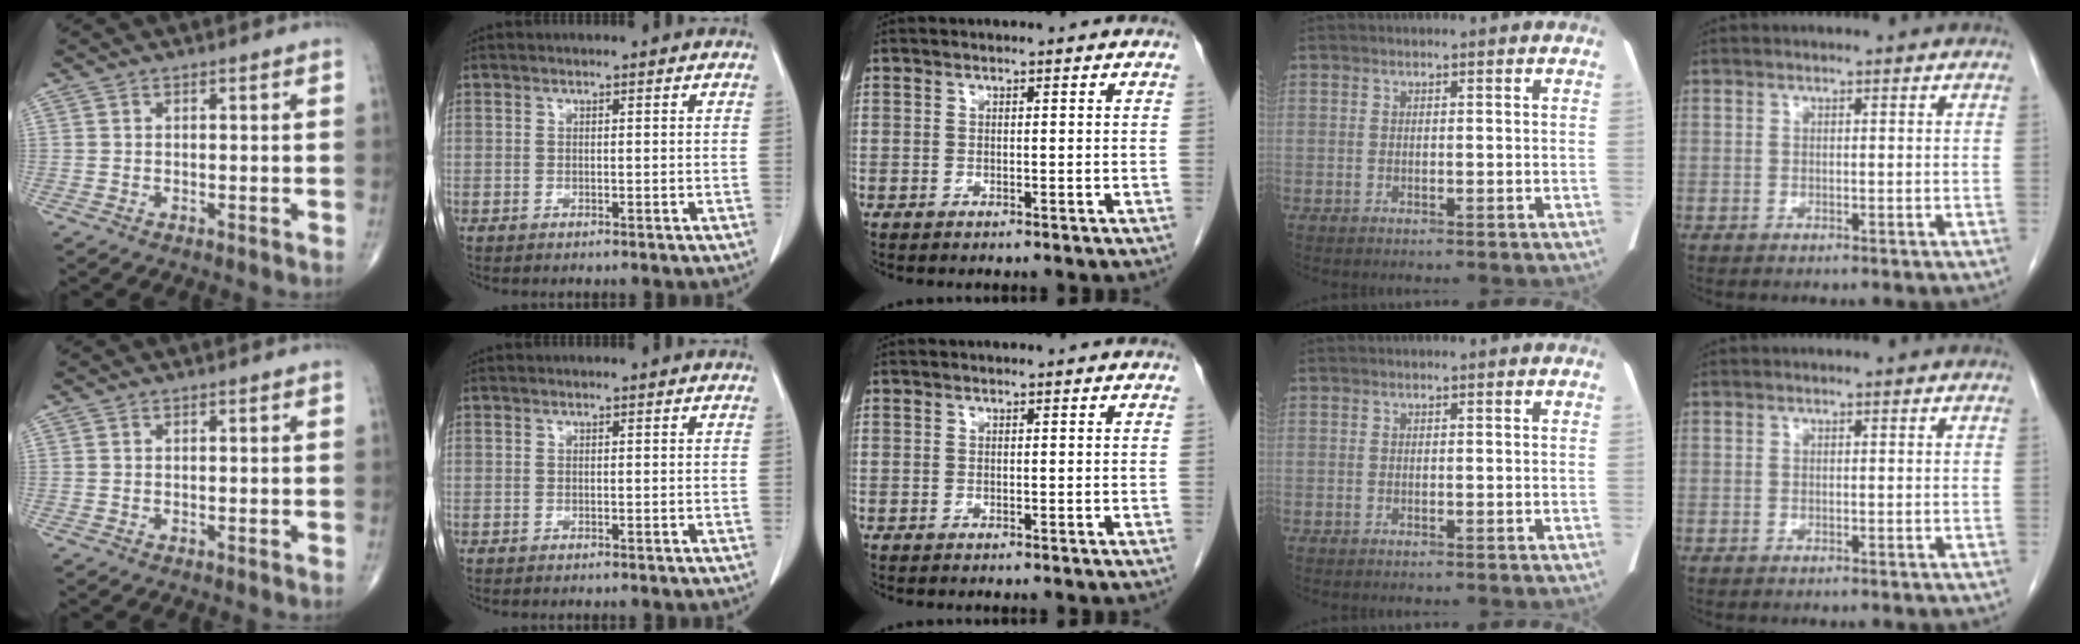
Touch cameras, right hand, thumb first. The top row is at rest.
{}